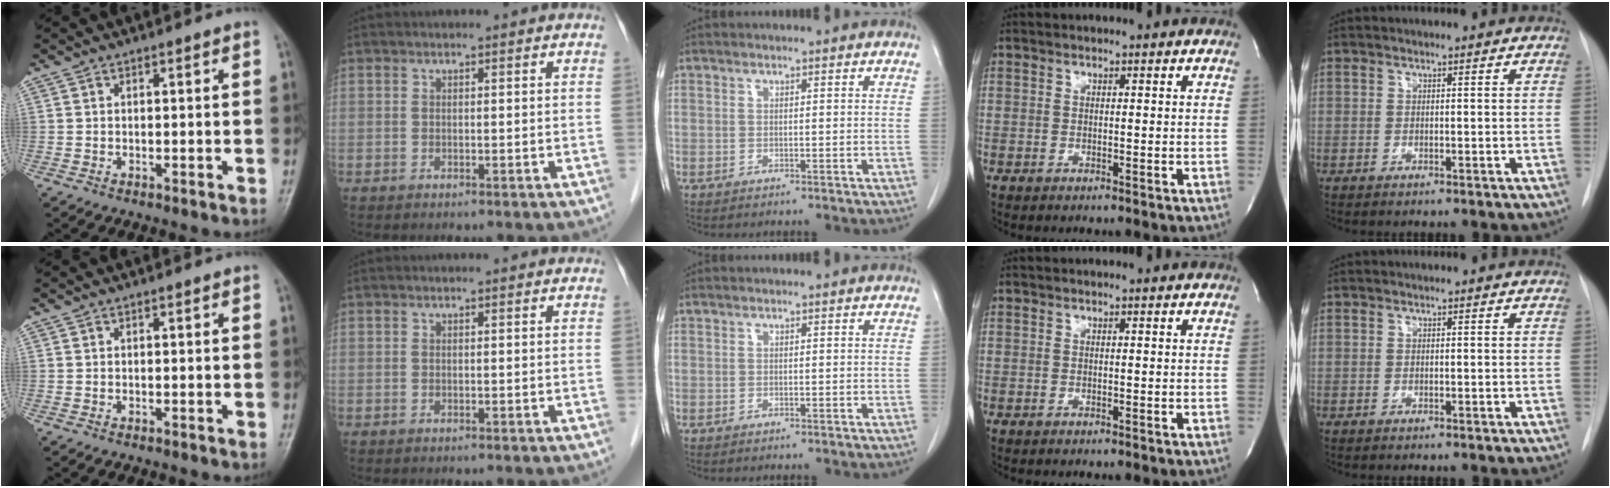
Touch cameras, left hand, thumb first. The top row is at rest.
{}